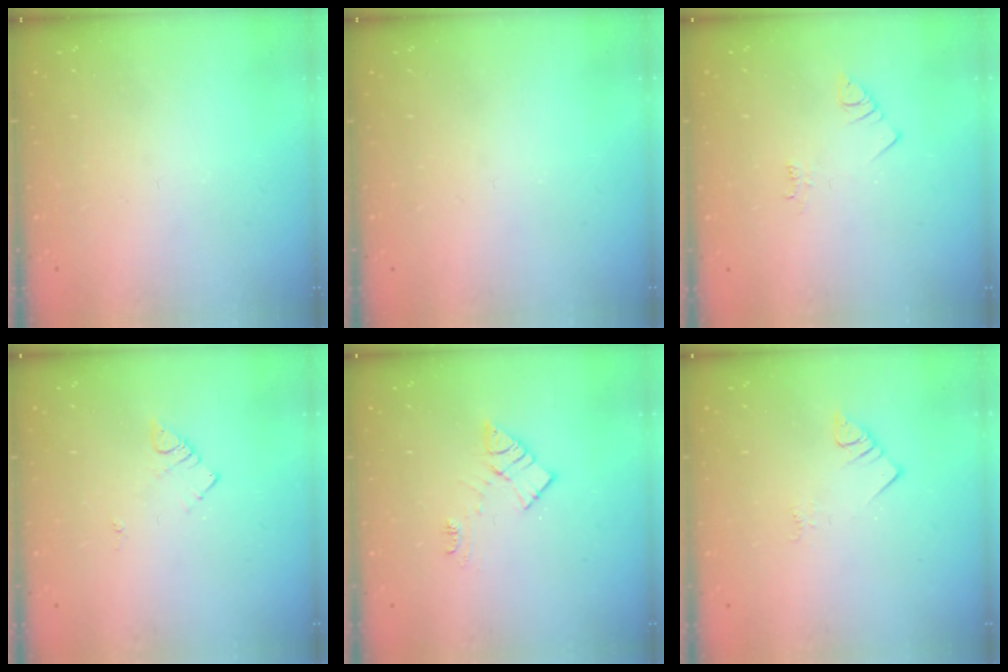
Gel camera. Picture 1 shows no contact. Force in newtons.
{"total": 0.0}
{"total": 2.2, "press": 2.2, "slide": 0.6}
{"total": 3.8, "press": 3.8, "slide": 0.6}
{"total": 9.3, "press": 9.3, "slide": 0.5}
{"total": 2.7, "press": 2.7, "slide": 0.3}